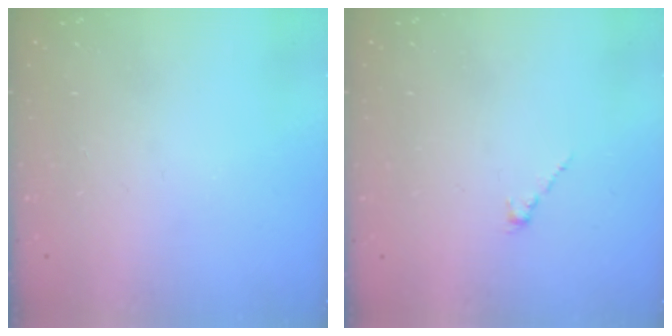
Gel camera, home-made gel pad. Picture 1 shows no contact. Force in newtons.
{"total": 0.0}